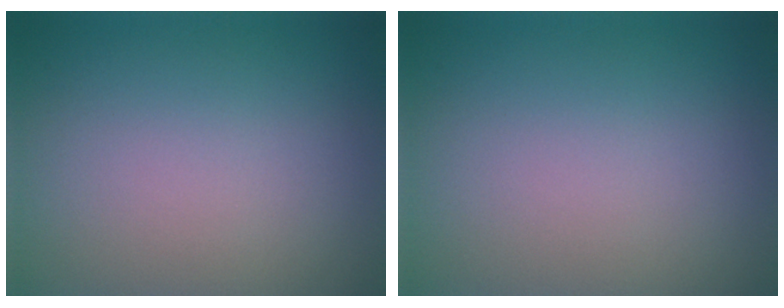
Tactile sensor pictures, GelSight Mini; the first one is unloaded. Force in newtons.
{"total": 0.0}